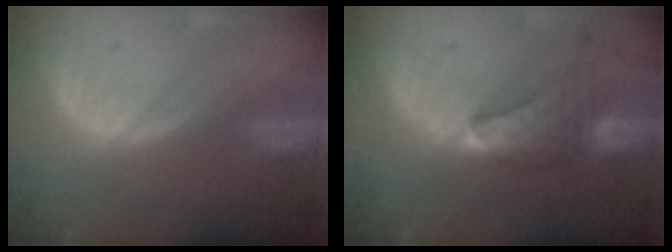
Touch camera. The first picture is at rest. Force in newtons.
{"total": 9.6, "press": 8.5, "slide": 4.4}